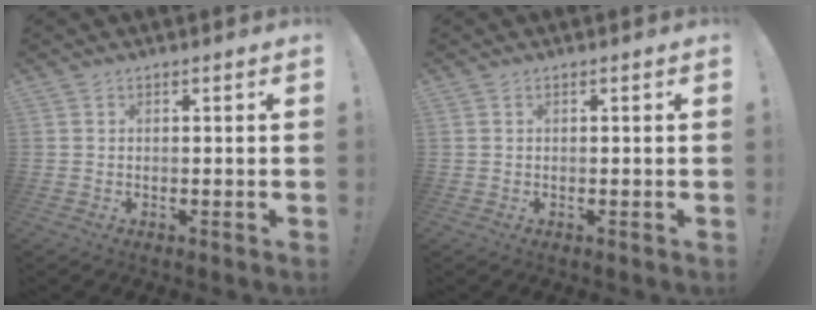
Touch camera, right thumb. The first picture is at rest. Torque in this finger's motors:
{"motor_torque": [-0.15, -0.09, -0.45, 0.17, 0.01]}